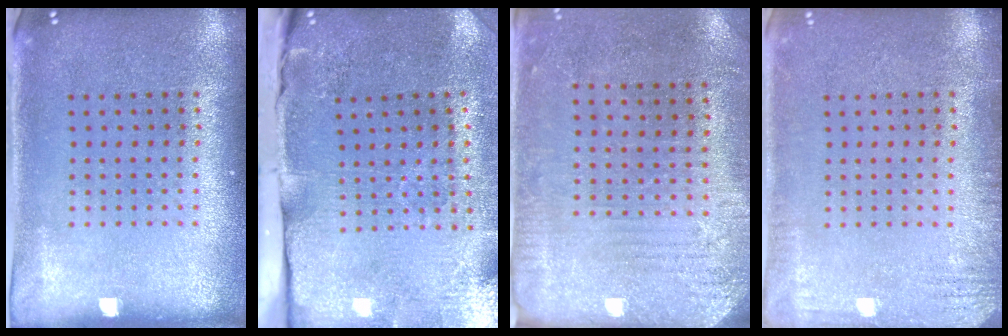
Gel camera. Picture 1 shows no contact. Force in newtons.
{"total": 4.9, "press": 3.9, "slide": 2.9}
{"total": 2.8, "press": 2.4, "slide": 1.4}
{"total": 2.1, "press": 2.1, "slide": 0.2}